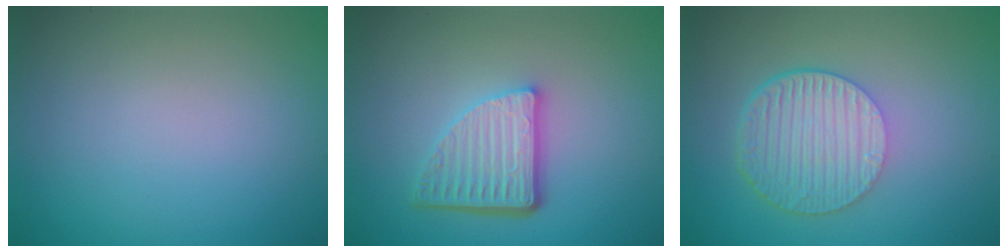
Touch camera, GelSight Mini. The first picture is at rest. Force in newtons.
{"total": 5.0, "press": 3.6, "slide": 3.6}
{"total": 6.5, "press": 4.4, "slide": 4.8}